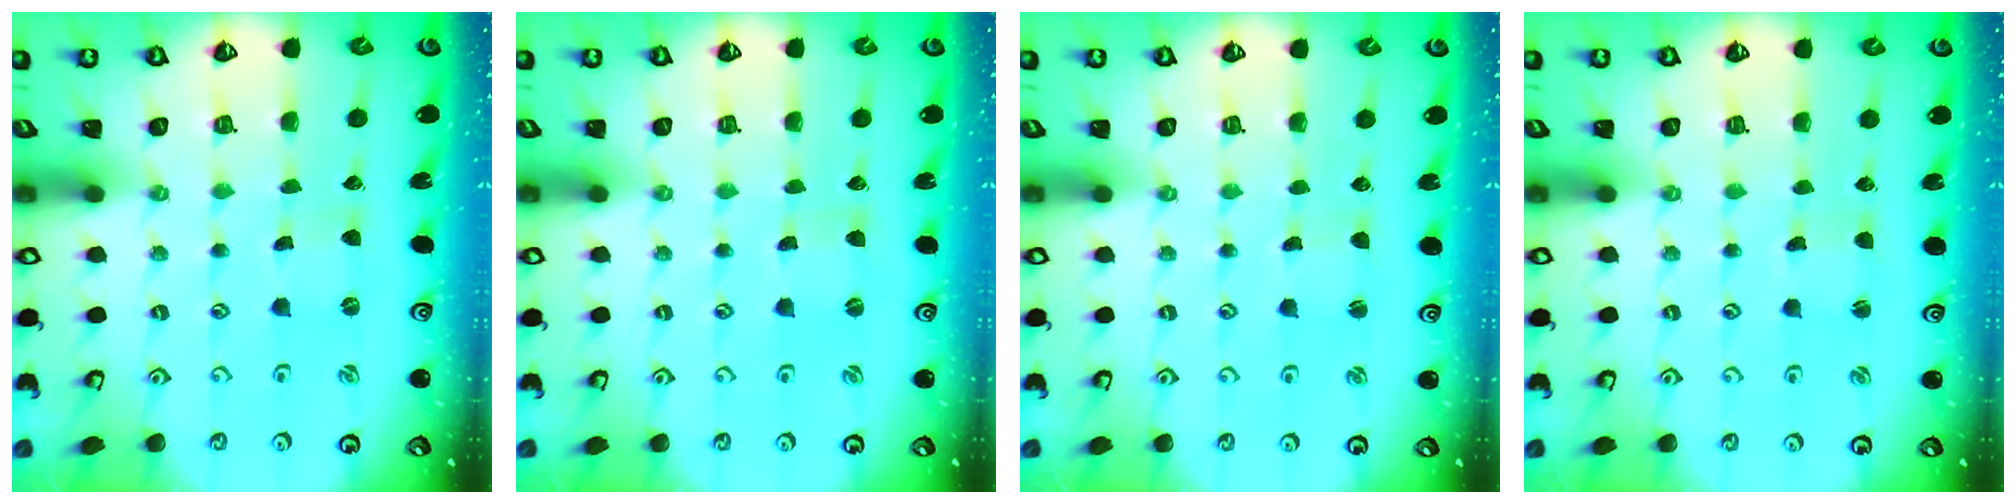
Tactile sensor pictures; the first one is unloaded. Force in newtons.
{"total": 0.0}
{"total": 1.1, "press": 1.1, "slide": 0.2}
{"total": 1.0, "press": 1.0, "slide": 0.0}